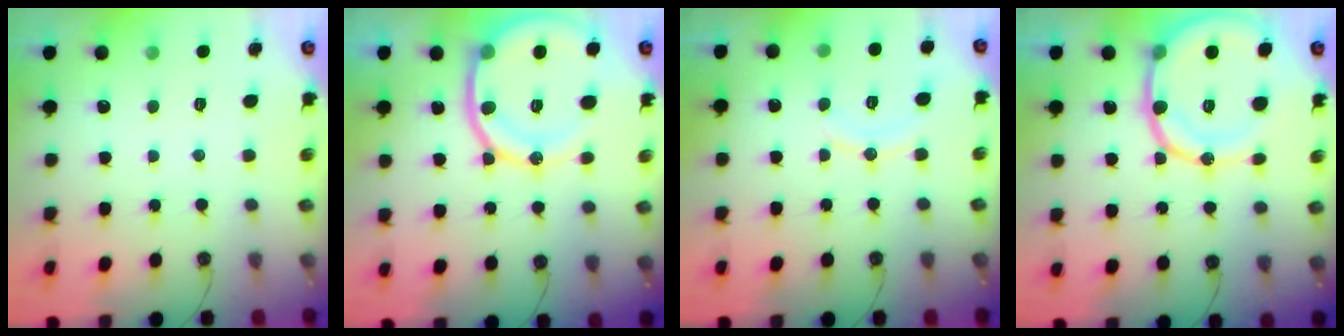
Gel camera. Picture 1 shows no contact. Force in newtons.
{"total": 17.4, "press": 17.3, "slide": 2.2}
{"total": 8.9, "press": 8.9, "slide": 1.0}
{"total": 18.8, "press": 18.5, "slide": 3.4}